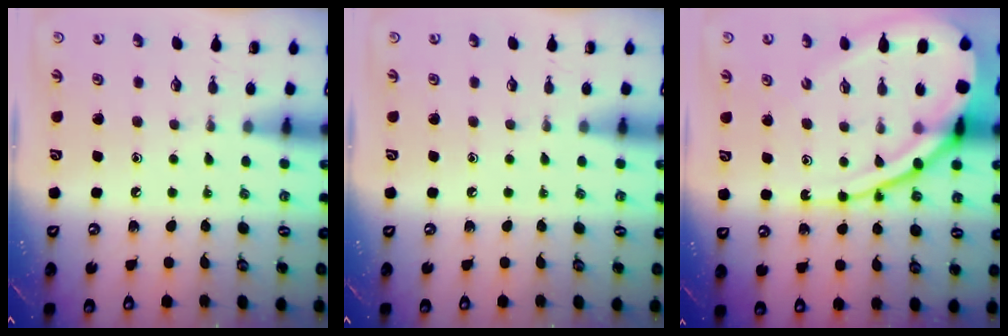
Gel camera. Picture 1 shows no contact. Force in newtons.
{"total": 0.0}
{"total": 19.1, "press": 18.9, "slide": 2.0}